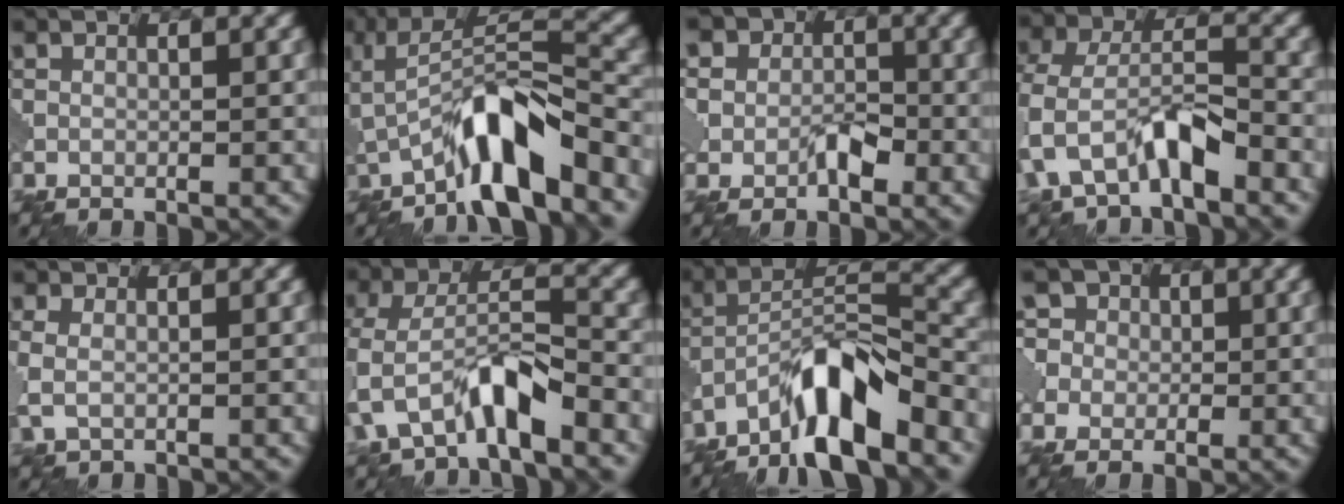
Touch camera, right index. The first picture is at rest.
{"total": 7.4, "force": [-4.0, 1.9, 5.9], "torque": [-0.103, 0.013, -0.072]}
{"total": 6.6, "force": [0.2, 5.6, 3.5], "torque": [-0.031, 0.012, -0.023]}
{"total": 6.2, "force": [-2.7, 3.1, 4.7], "torque": [-0.097, 0.002, -0.055]}
{"total": 2.1, "force": [0.1, 1.4, 1.6], "torque": [-0.041, -0.002, 0.002]}
{"total": 6.6, "force": [-3.3, 2.6, 5.0], "torque": [-0.106, 0.003, -0.064]}
{"total": 9.1, "force": [-6.4, 2.2, 6.1], "torque": [-0.101, 0.013, -0.122]}
{"total": 7.0, "force": [2.0, 6.0, 3.0], "torque": [-0.058, 0.038, -0.003]}